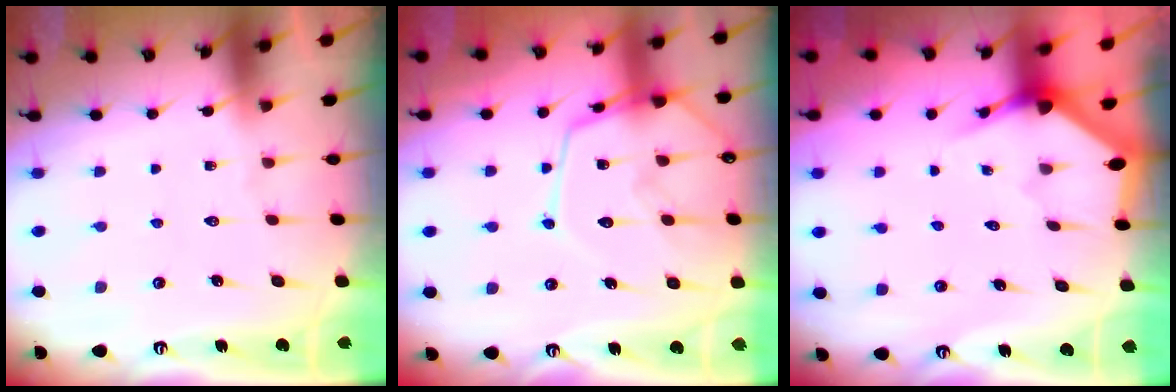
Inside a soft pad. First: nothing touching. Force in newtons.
{"total": 14.0, "press": 14.0, "slide": 1.2}
{"total": 2.9, "press": 2.9, "slide": 0.2}